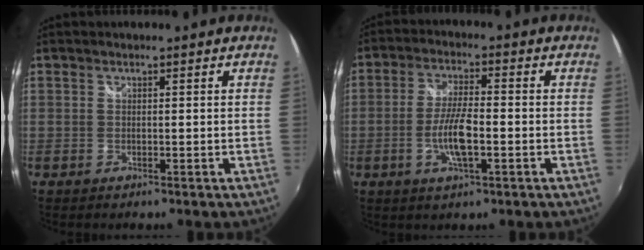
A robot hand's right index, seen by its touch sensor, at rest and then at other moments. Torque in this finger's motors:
{"motor_torque": [1.14, -0.09, 0.60, 0.07]}